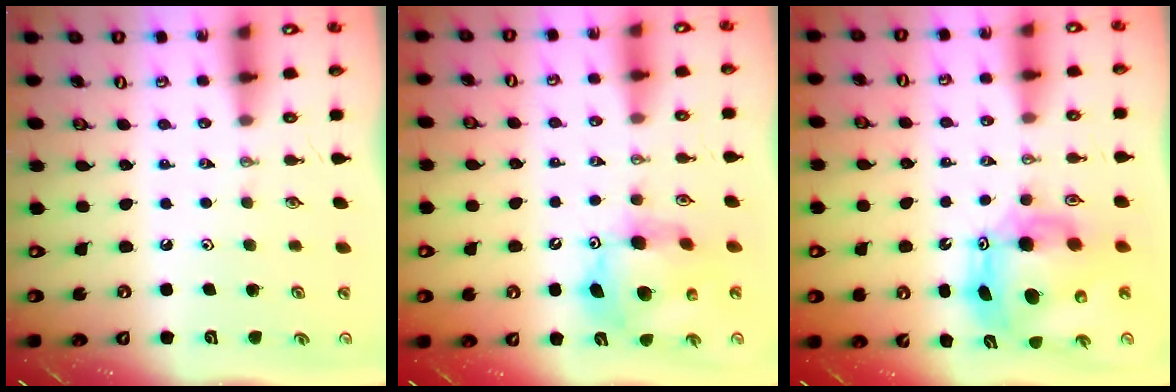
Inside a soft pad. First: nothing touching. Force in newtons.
{"total": 12.9, "press": 12.9, "slide": 1.0}
{"total": 12.7, "press": 12.7, "slide": 1.3}